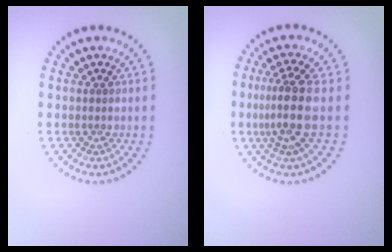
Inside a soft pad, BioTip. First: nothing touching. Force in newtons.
{"total": 3.8, "press": 3.2, "slide": 2.1}